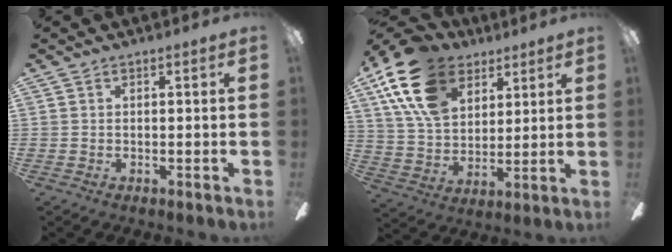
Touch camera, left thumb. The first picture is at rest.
{"total": 19.1, "force": [10.7, 11.8, 10.4], "torque": [-0.229, -0.033, 0.199]}